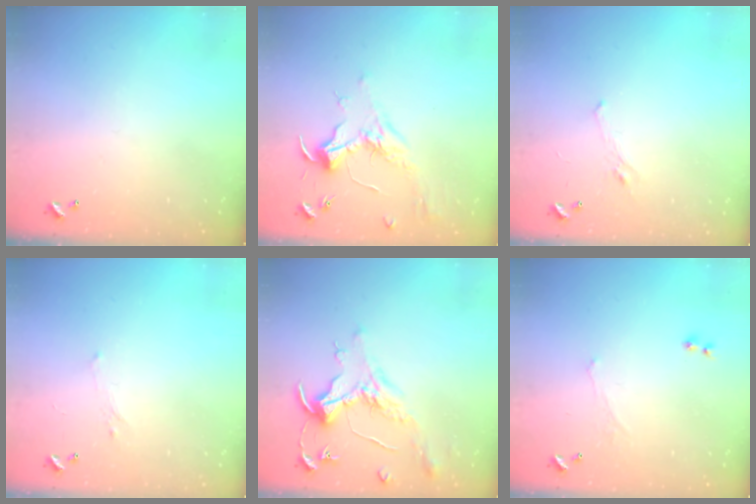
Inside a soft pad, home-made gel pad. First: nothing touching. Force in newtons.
{"total": 1.9, "press": 1.7, "slide": 0.7}
{"total": 1.2, "press": 0.8, "slide": 0.9}
{"total": 0.8, "press": 0.6, "slide": 0.6}
{"total": 1.6, "press": 1.4, "slide": 0.7}
{"total": 1.1, "press": 0.7, "slide": 0.9}